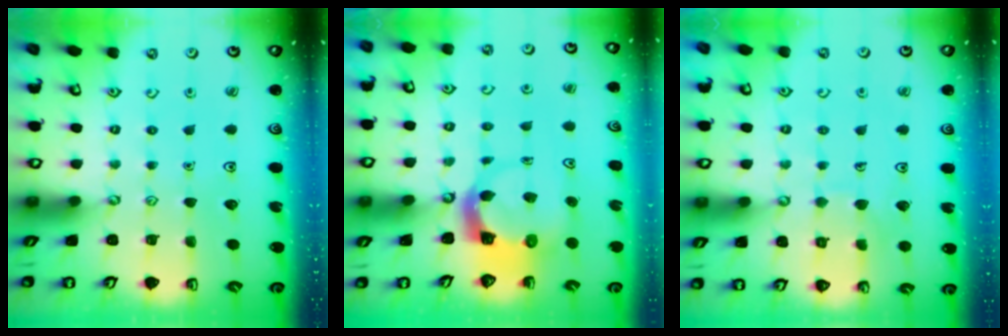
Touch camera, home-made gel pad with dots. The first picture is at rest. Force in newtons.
{"total": 4.8, "press": 4.7, "slide": 0.8}
{"total": 5.6, "press": 5.6, "slide": 0.5}